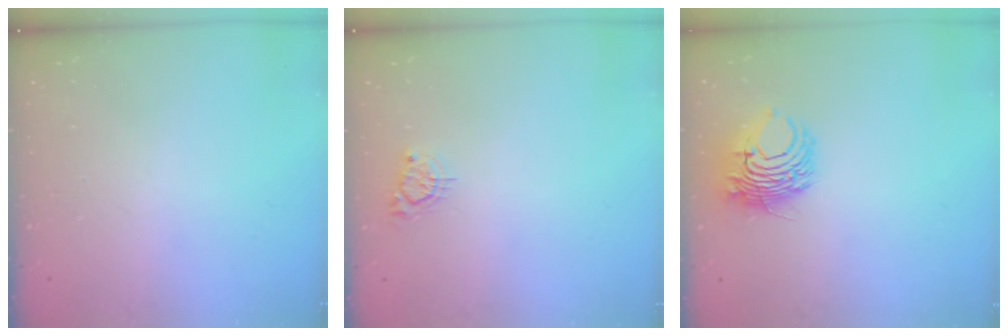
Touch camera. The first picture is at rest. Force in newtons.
{"total": 2.5, "press": 2.5, "slide": 0.4}
{"total": 8.5, "press": 8.4, "slide": 1.4}